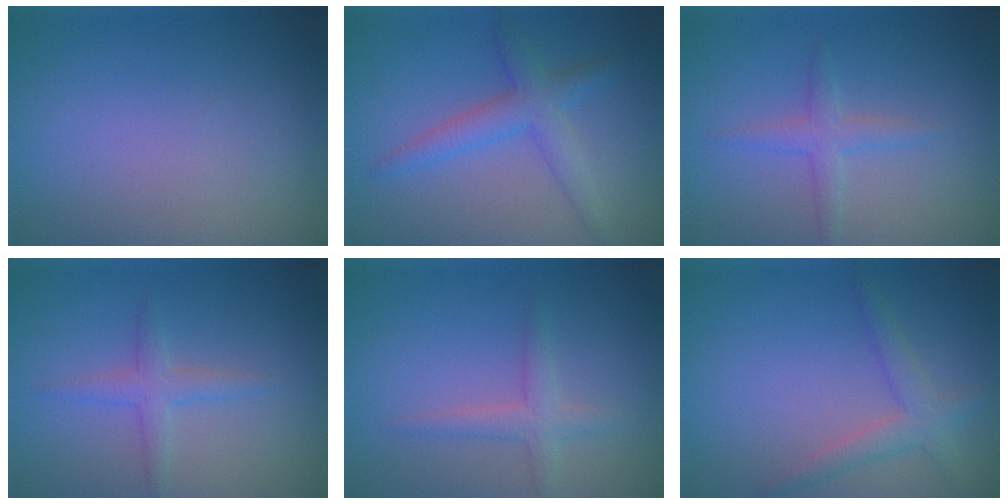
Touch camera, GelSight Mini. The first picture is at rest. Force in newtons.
{"total": 3.2, "press": 3.2, "slide": 0.1}
{"total": 1.7, "press": 1.7, "slide": 0.1}
{"total": 1.7, "press": 1.7, "slide": 0.1}
{"total": 1.9, "press": 1.9, "slide": 0.2}
{"total": 2.4, "press": 2.4, "slide": 0.2}